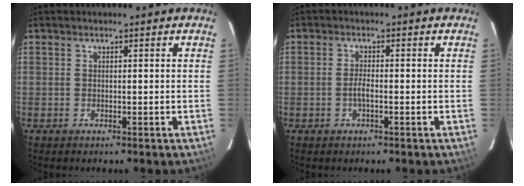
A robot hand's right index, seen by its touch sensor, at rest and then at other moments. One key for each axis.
{"total": 2.0, "fx": -0.7, "fy": 0.4, "fz": 1.8, "tx": -0.036, "ty": 0.002, "tz": -0.015}